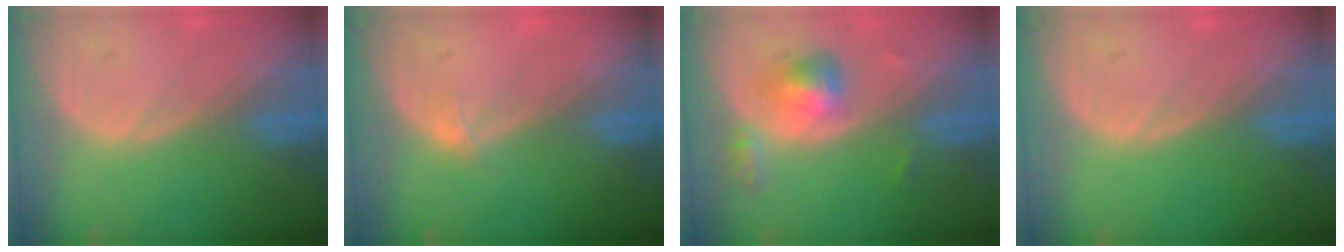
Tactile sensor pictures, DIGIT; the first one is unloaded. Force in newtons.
{"total": 0.7, "press": 0.7, "slide": 0.1}
{"total": 4.4, "press": 4.4, "slide": 0.2}
{"total": 0.0}